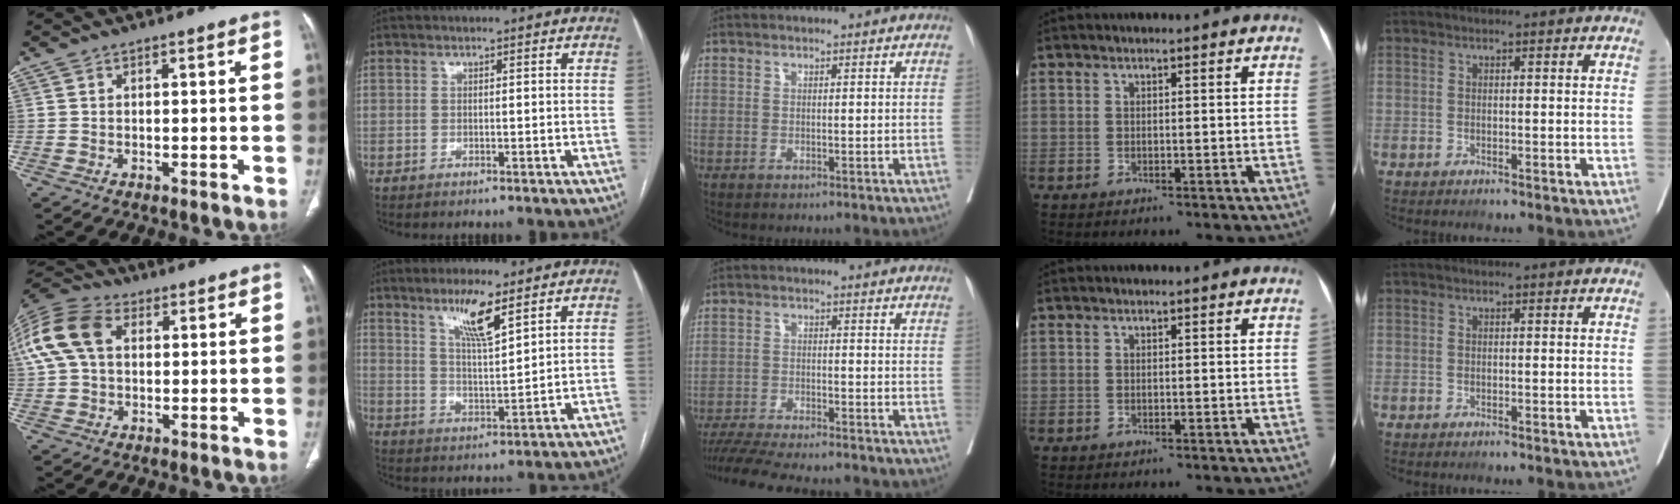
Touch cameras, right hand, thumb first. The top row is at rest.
{"thumb": {"total": 15.8, "force": [3.9, 10.9, 10.8], "torque": [-0.254, 0.037, 0.069]}, "index": {"total": 7.5, "force": [4.8, 0.7, 5.7], "torque": [-0.106, -0.009, 0.089]}, "middle": {"total": 13.3, "force": [-12.0, 1.4, 5.7], "torque": [-0.089, -0.013, -0.181]}}